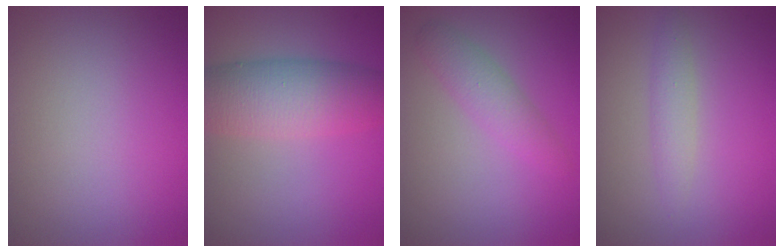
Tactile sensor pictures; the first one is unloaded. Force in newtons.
{"total": 7.1, "press": 7.1, "slide": 0.2}
{"total": 2.4, "press": 2.4, "slide": 0.1}
{"total": 1.6, "press": 1.6, "slide": 0.0}